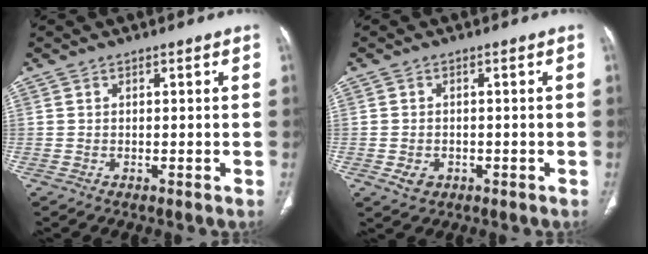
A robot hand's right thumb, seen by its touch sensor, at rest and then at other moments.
{"total": 3.1, "force": [-1.0, 2.4, 1.6], "torque": [-0.024, 0.004, -0.008]}